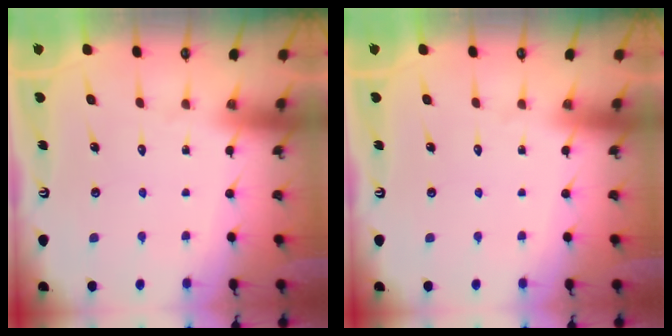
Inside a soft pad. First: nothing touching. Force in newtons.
{"total": 0.0}